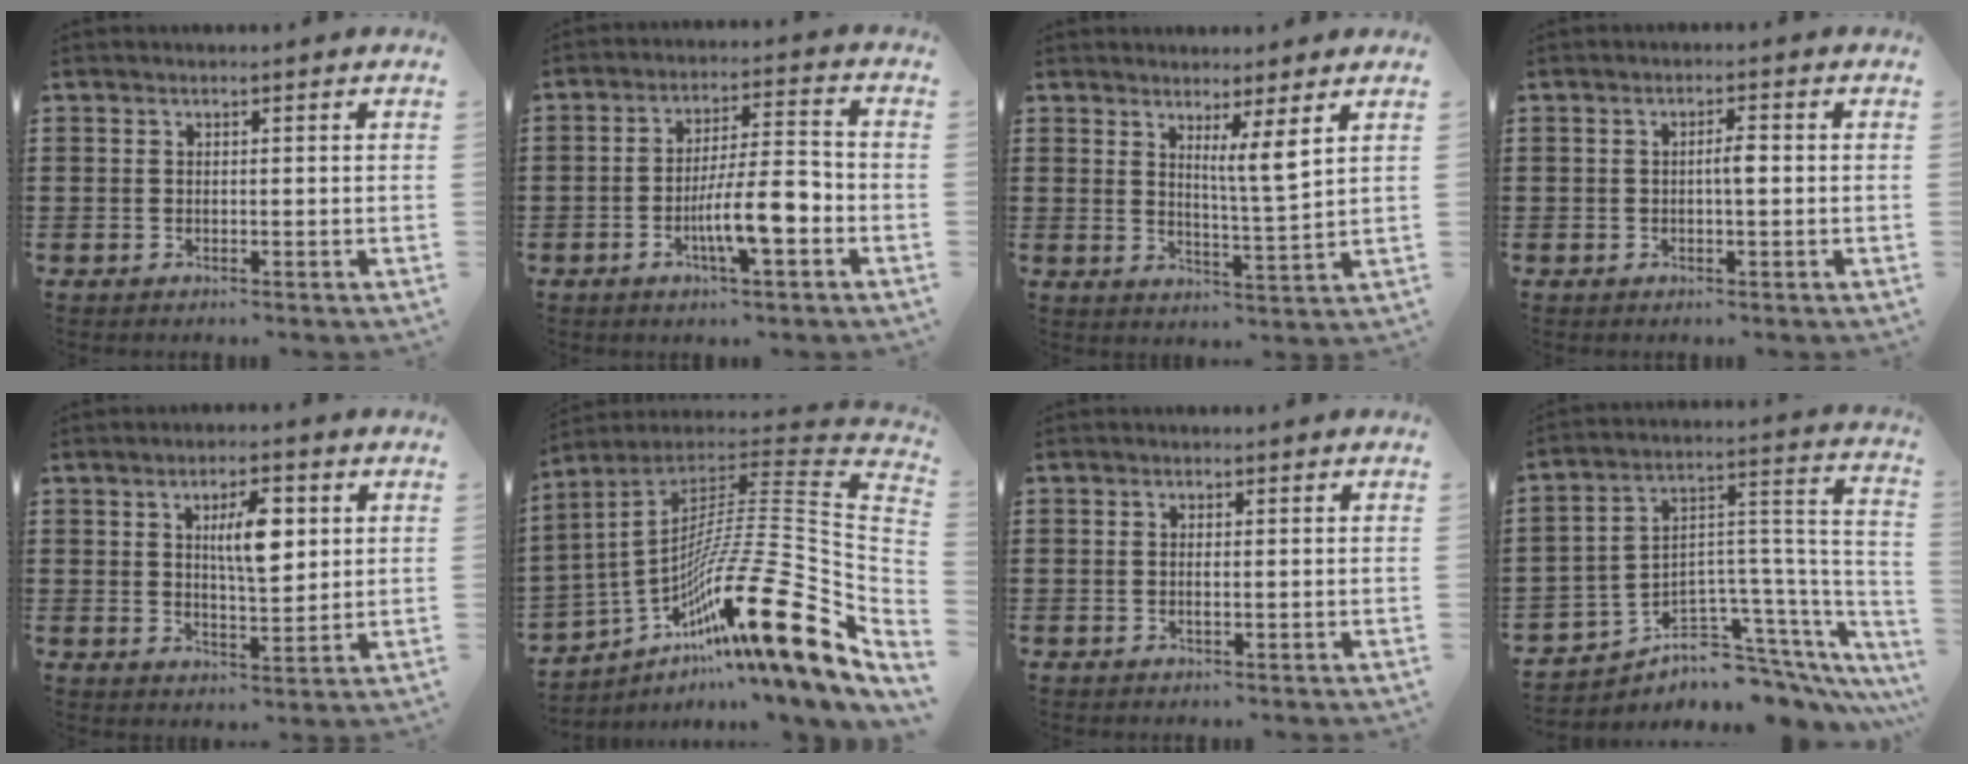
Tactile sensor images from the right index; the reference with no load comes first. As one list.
[{"total": 9.4, "force": [-3.4, 2.3, 8.4], "torque": [-0.151, 0.002, -0.061]}, {"total": 5.1, "force": [3.2, -0.3, 3.9], "torque": [-0.070, -0.022, 0.049]}, {"total": 2.3, "force": [-0.2, 0.5, 2.2], "torque": [-0.042, 0.001, -0.004]}, {"total": 7.1, "force": [2.0, 2.5, 6.4], "torque": [-0.113, 0.001, 0.028]}, {"total": 19.0, "force": [-8.6, 2.1, 16.8], "torque": [-0.311, -0.019, -0.161]}, {"total": 1.1, "force": [-0.1, 0.2, 1.1], "torque": [-0.019, -0.005, -0.001]}, {"total": 5.5, "force": [-4.3, 2.8, 2.1], "torque": [-0.037, -0.017, -0.077]}]